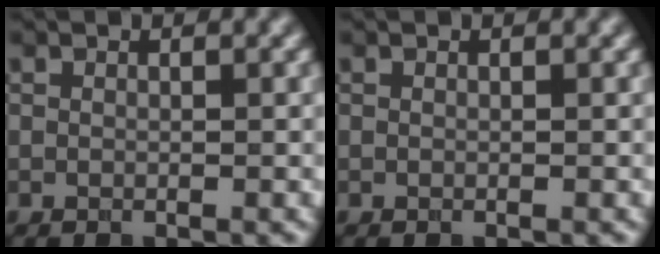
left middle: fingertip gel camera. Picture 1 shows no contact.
{"total": 0.0}